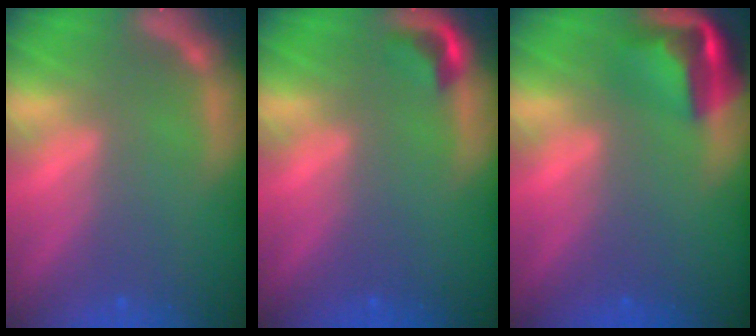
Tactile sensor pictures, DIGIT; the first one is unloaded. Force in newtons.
{"total": 1.9}
{"total": 5.5}